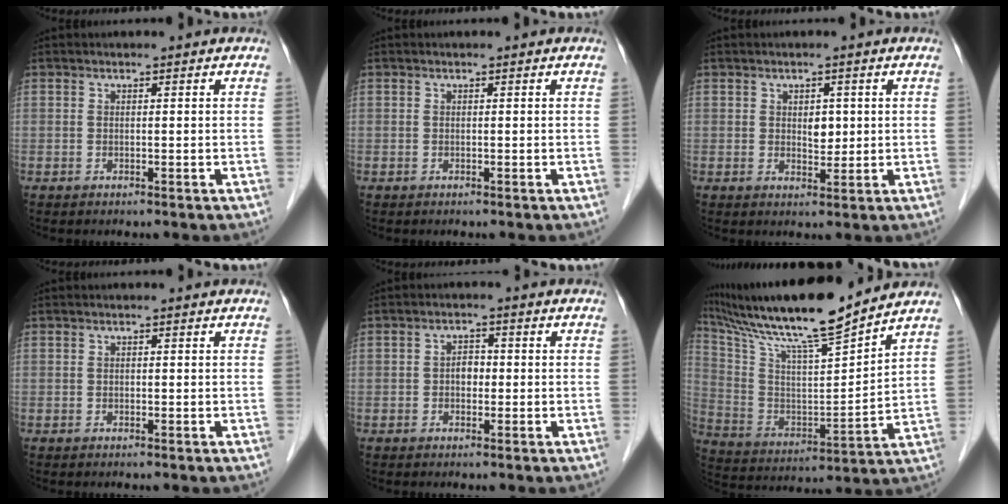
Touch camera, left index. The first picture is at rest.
{"total": 0.0}
{"total": 2.5, "force": [0.5, 1.5, 1.9], "torque": [-0.027, -0.004, 0.009]}
{"total": 0.0}
{"total": 2.2, "force": [-0.4, 1.5, 1.5], "torque": [-0.021, 0.007, -0.009]}
{"total": 19.1, "force": [16.2, 0.1, 10.1], "torque": [-0.187, 0.001, 0.282]}